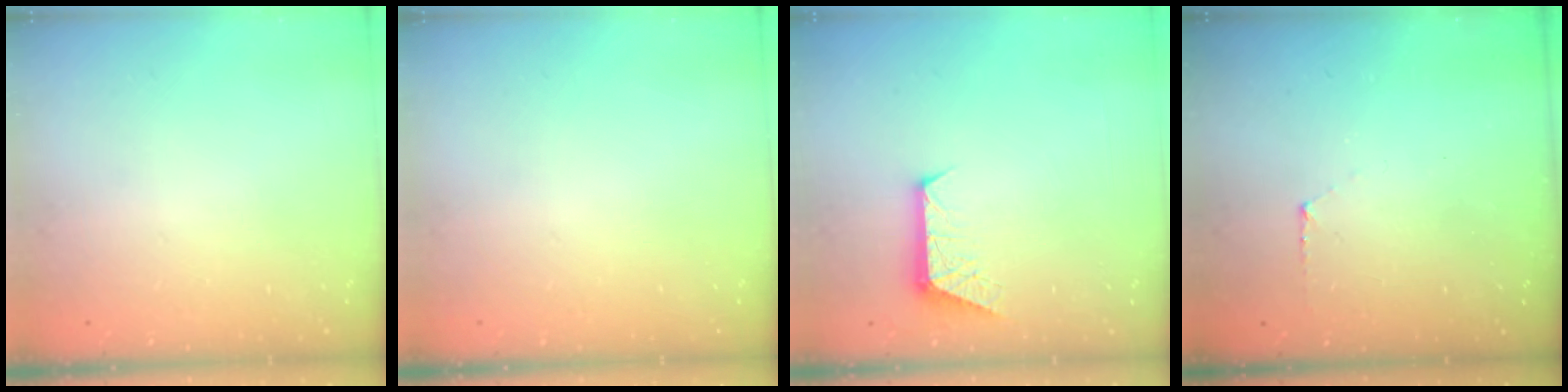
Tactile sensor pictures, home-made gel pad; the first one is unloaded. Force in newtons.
{"total": 0.0}
{"total": 7.1, "press": 7.1, "slide": 0.6}
{"total": 3.9, "press": 3.9, "slide": 0.4}